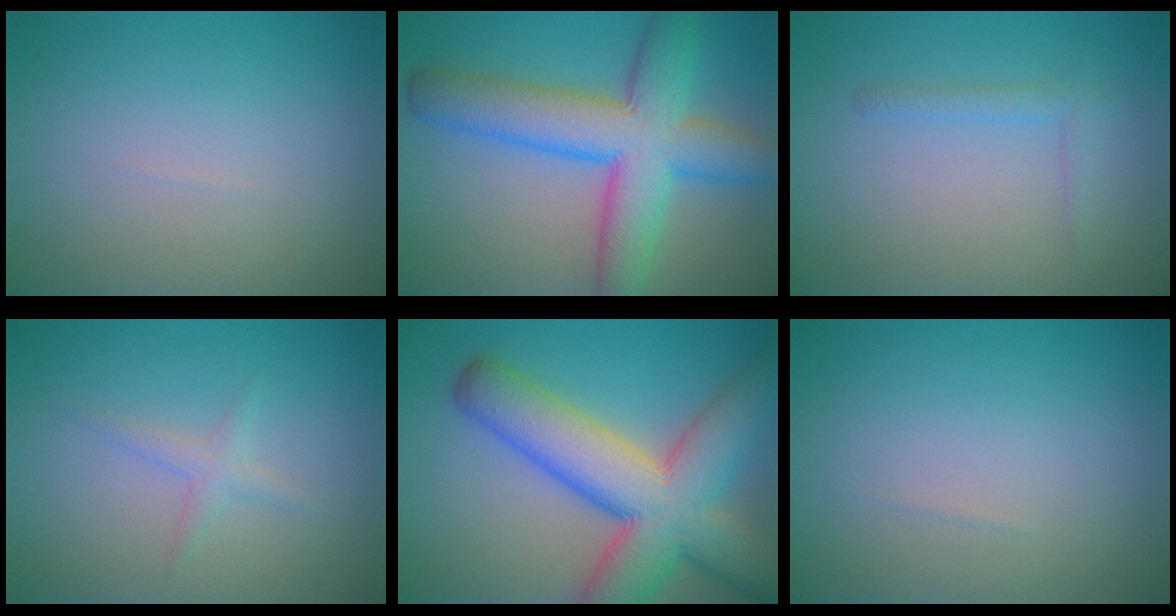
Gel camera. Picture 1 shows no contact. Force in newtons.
{"total": 9.5, "press": 9.4, "slide": 0.3}
{"total": 1.1, "press": 1.1, "slide": 0.1}
{"total": 1.3, "press": 1.3, "slide": 0.1}
{"total": 12.1, "press": 12.0, "slide": 0.5}
{"total": 0.0}